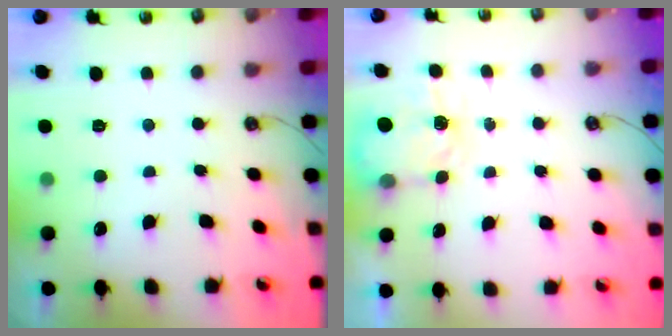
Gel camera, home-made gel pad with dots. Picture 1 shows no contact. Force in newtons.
{"total": 4.0, "press": 3.9, "slide": 0.7}